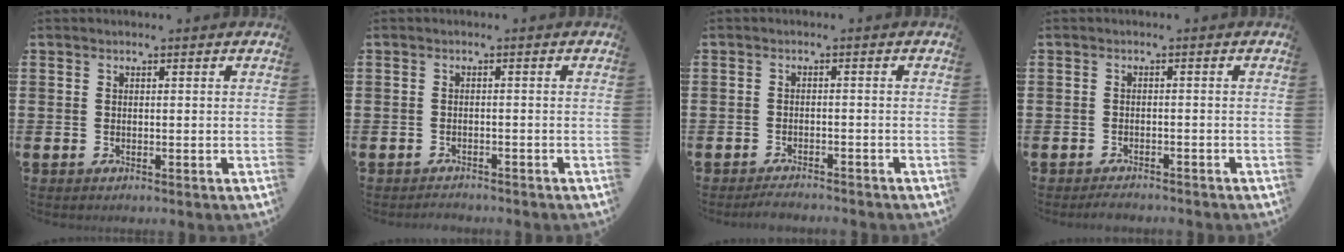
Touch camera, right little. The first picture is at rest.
{"total": 1.0, "force": [-1.0, 0.0, -0.1], "torque": [-0.002, 0.001, -0.022]}
{"total": 1.6, "force": [-1.6, 0.0, 0.2], "torque": [-0.007, 0.003, -0.032]}
{"total": 1.3, "force": [-1.3, 0.1, 0.2], "torque": [-0.007, 0.001, -0.026]}